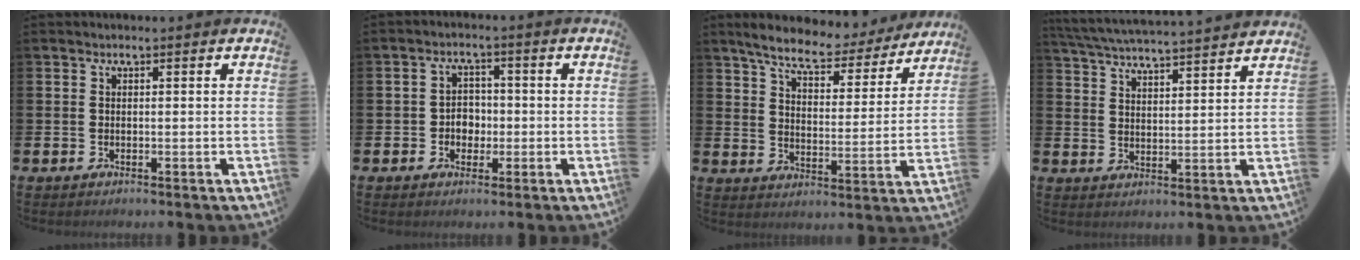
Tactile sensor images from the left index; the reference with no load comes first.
{"total": 3.1, "force": [-0.6, 2.7, 1.4], "torque": [-0.020, 0.004, -0.020]}
{"total": 7.7, "force": [7.1, 1.4, 2.5], "torque": [-0.079, -0.044, 0.122]}
{"total": 5.4, "force": [5.3, -0.1, 1.0], "torque": [-0.046, -0.037, 0.093]}